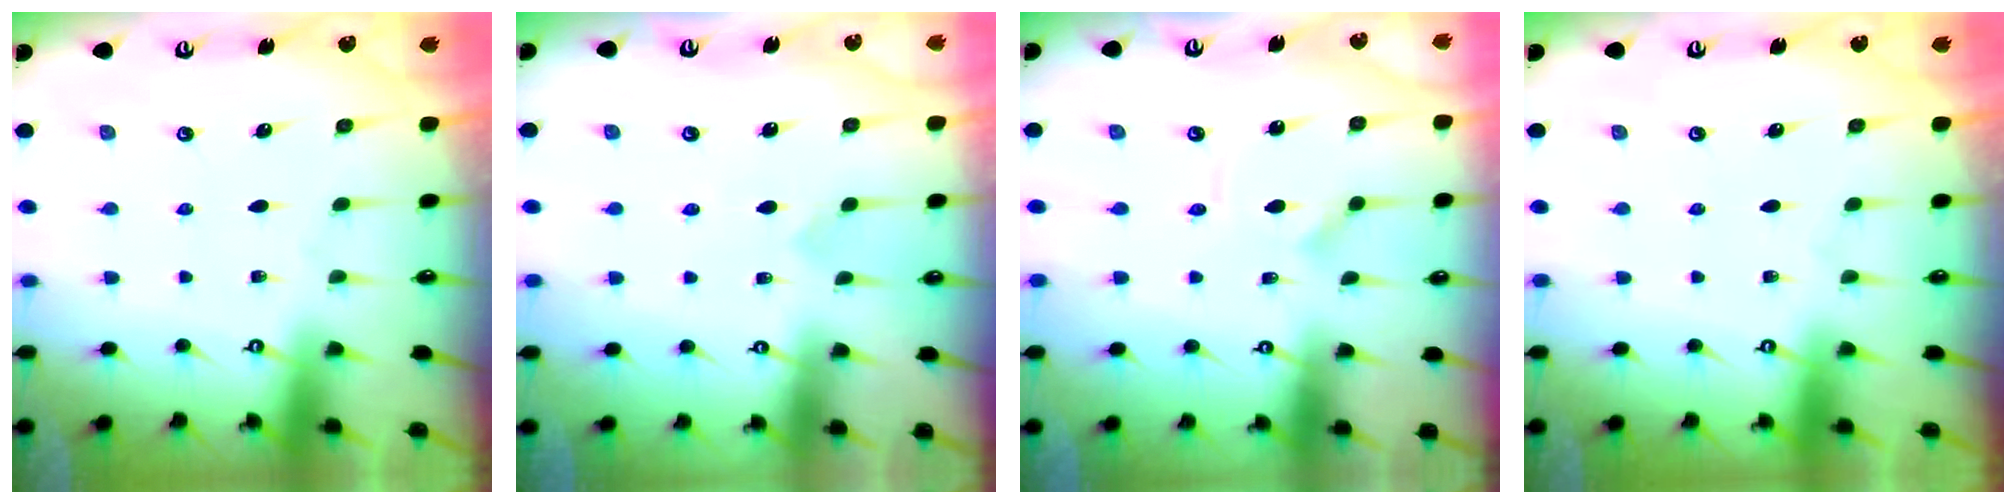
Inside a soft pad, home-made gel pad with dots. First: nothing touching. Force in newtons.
{"total": 4.1, "press": 4.1, "slide": 0.3}
{"total": 2.2, "press": 2.2, "slide": 0.1}
{"total": 0.0}